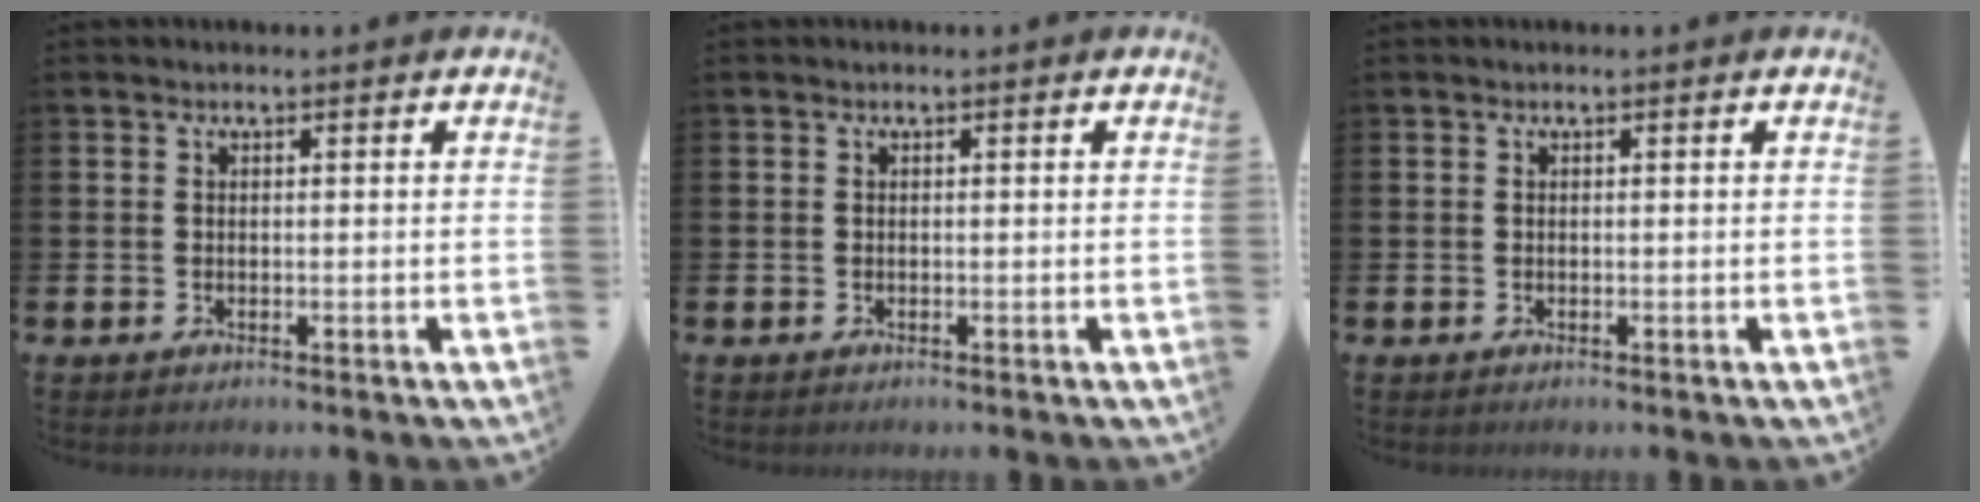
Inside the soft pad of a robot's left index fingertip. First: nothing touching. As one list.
[{"total": 0.0}, {"total": 0.0}]